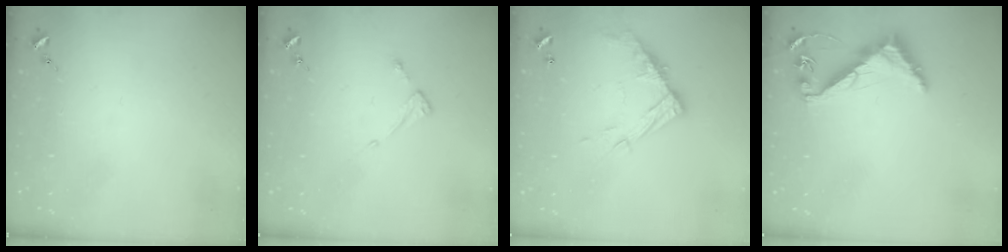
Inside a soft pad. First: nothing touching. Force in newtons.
{"total": 3.9, "press": 3.8, "slide": 0.4}
{"total": 13.1, "press": 13.1, "slide": 1.1}
{"total": 7.3, "press": 7.3, "slide": 0.6}